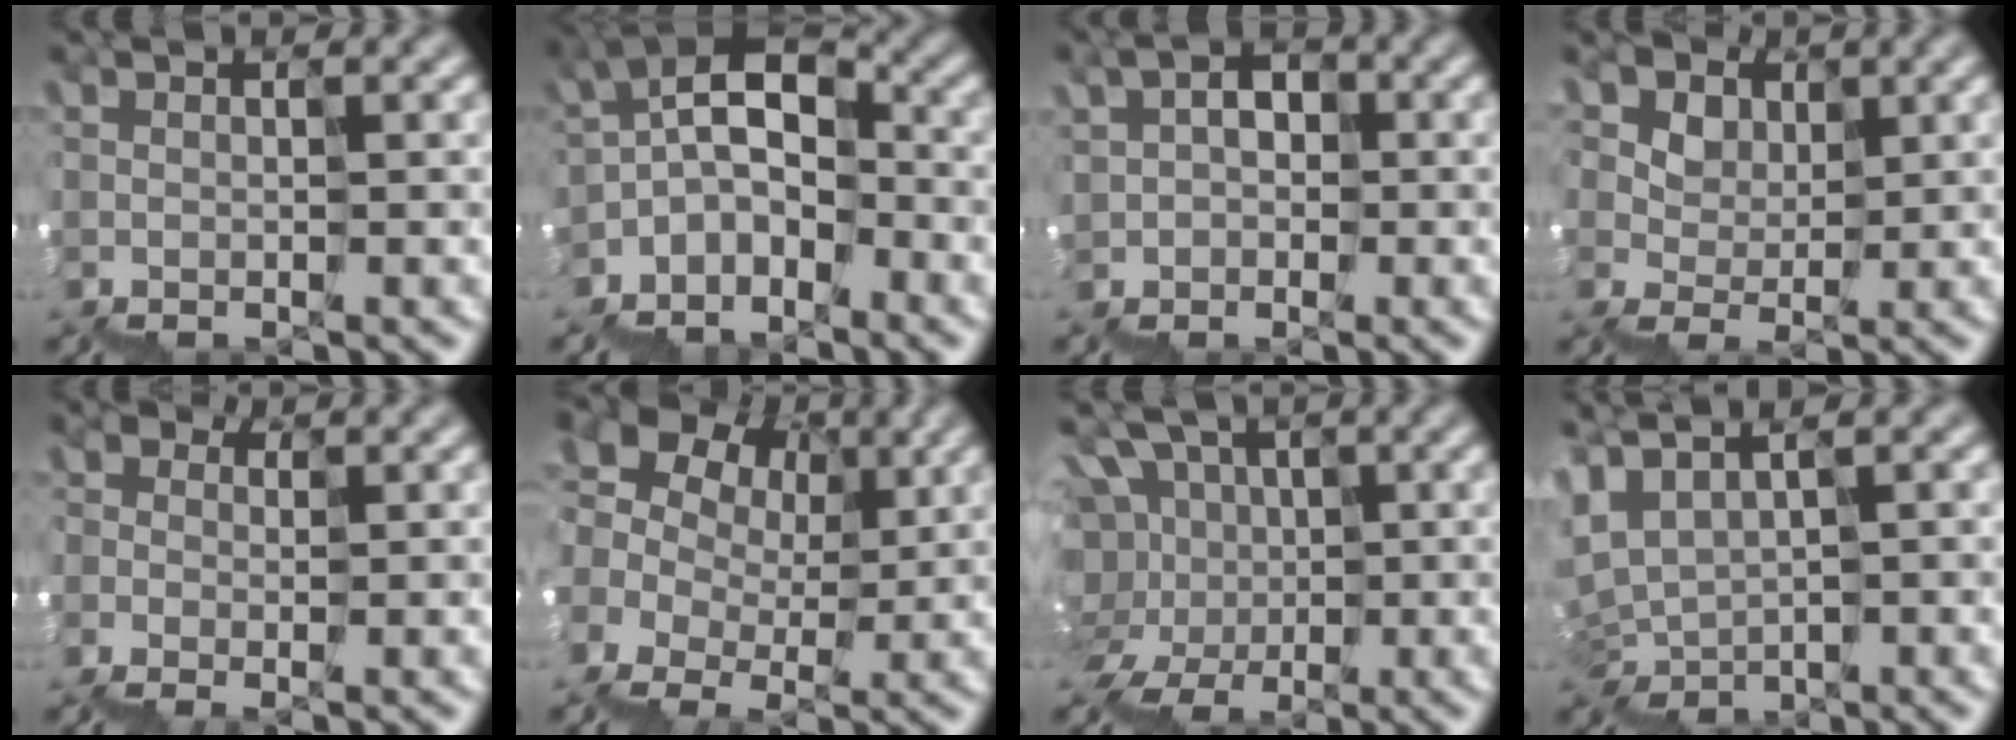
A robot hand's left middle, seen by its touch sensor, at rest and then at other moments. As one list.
[{"total": 5.9, "force": [-3.5, 3.6, 3.2], "torque": [-0.076, 0.014, -0.062]}, {"total": 3.3, "force": [0.4, 3.0, 1.4], "torque": [-0.044, 0.018, 0.010]}, {"total": 6.0, "force": [3.3, 4.6, 1.9], "torque": [-0.058, 0.035, 0.051]}, {"total": 1.3, "force": [-1.0, 0.8, -0.1], "torque": [-0.023, 0.002, -0.020]}, {"total": 8.4, "force": [1.8, 6.8, 4.6], "torque": [-0.123, 0.026, 0.038]}, {"total": 5.6, "force": [1.4, 5.3, 1.3], "torque": [-0.038, 0.038, -0.005]}, {"total": 1.4, "force": [0.7, 1.1, 0.4], "torque": [-0.059, 0.010, 0.012]}]